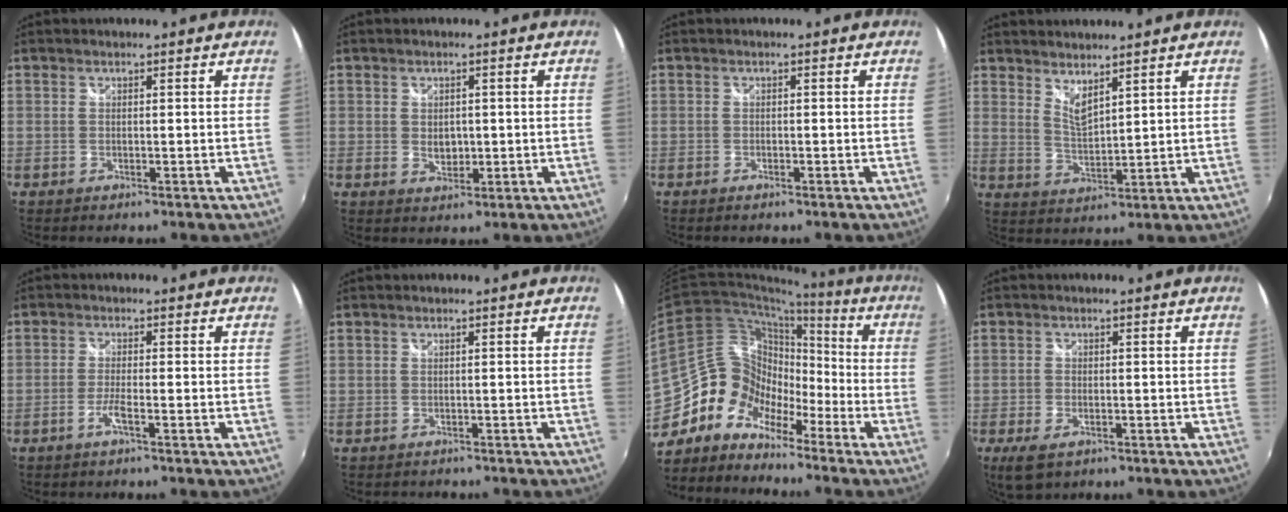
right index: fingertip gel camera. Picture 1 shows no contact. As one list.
[{"total": 3.1, "force": [-0.1, 2.4, 2.0], "torque": [-0.030, -0.002, 0.000]}, {"total": 1.0, "force": [-0.8, 0.4, 0.5], "torque": [-0.010, -0.004, -0.016]}, {"total": 4.4, "force": [3.7, 0.7, 2.3], "torque": [-0.038, -0.009, 0.064]}, {"total": 2.5, "force": [-1.4, -0.2, 2.1], "torque": [-0.049, -0.002, -0.031]}, {"total": 1.1, "force": [-0.8, 0.7, -0.1], "torque": [-0.003, 0.000, -0.011]}, {"total": 12.7, "force": [-9.5, 7.7, 3.6], "torque": [-0.059, 0.028, -0.194]}, {"total": 4.9, "force": [-2.7, 2.6, 3.2], "torque": [-0.077, -0.015, -0.048]}]